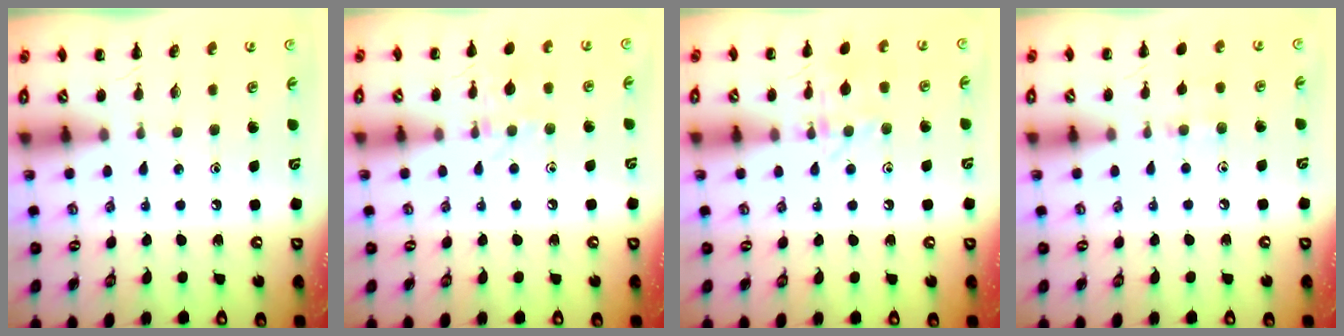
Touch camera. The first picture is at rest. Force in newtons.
{"total": 8.5, "press": 8.4, "slide": 1.3}
{"total": 9.8, "press": 9.7, "slide": 1.4}
{"total": 5.6, "press": 5.4, "slide": 1.6}